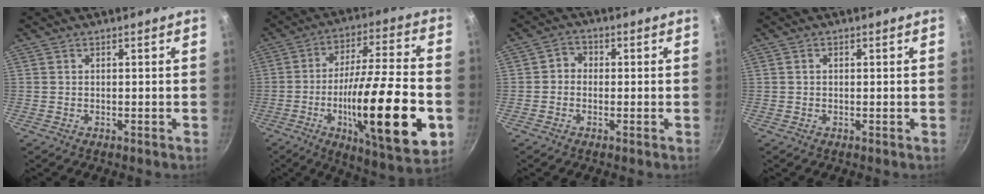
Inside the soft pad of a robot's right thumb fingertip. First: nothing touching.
{"total": 26.8, "force": [-7.2, 6.8, 24.8], "torque": [-0.379, 0.018, -0.112]}
{"total": 2.9, "force": [-0.4, 2.5, 1.3], "torque": [-0.007, 0.009, -0.017]}
{"total": 0.8, "force": [0.1, 0.6, 0.5], "torque": [-0.007, 0.004, 0.001]}